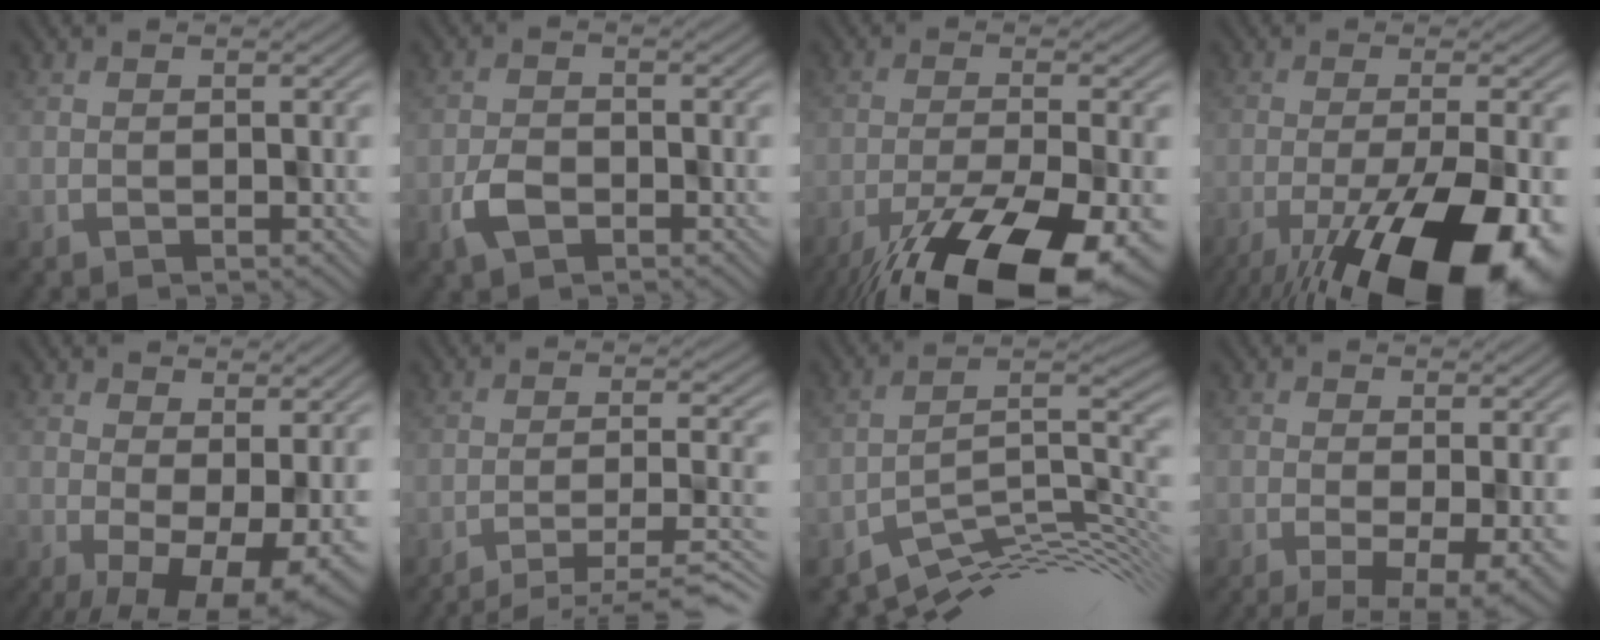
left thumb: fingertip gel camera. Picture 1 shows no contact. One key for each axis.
{"total": 2.9, "fx": -1.6, "fy": 1.8, "fz": 1.6, "tx": -0.032, "ty": -0.003, "tz": -0.034}
{"total": 16.1, "fx": -11.1, "fy": 4.4, "fz": 10.9, "tx": -0.191, "ty": -0.046, "tz": -0.160}
{"total": 18.2, "fx": -10.0, "fy": 5.7, "fz": 14.1, "tx": -0.209, "ty": -0.039, "tz": -0.146}
{"total": 8.6, "fx": -1.6, "fy": 3.3, "fz": 7.8, "tx": -0.128, "ty": -0.014, "tz": -0.010}
{"total": 8.6, "fx": -6.8, "fy": 0.9, "fz": 5.1, "tx": -0.084, "ty": 0.008, "tz": -0.098}
{"total": 10.2, "fx": -6.6, "fy": 2.6, "fz": 7.3, "tx": -0.110, "ty": 0.000, "tz": -0.116}
{"total": 7.5, "fx": -2.8, "fy": 1.9, "fz": 6.7, "tx": -0.087, "ty": -0.006, "tz": -0.030}